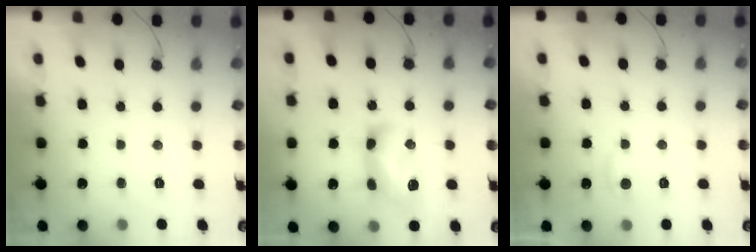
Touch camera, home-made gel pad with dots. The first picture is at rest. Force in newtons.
{"total": 12.5, "press": 12.5, "slide": 0.4}
{"total": 2.7, "press": 2.7, "slide": 0.2}